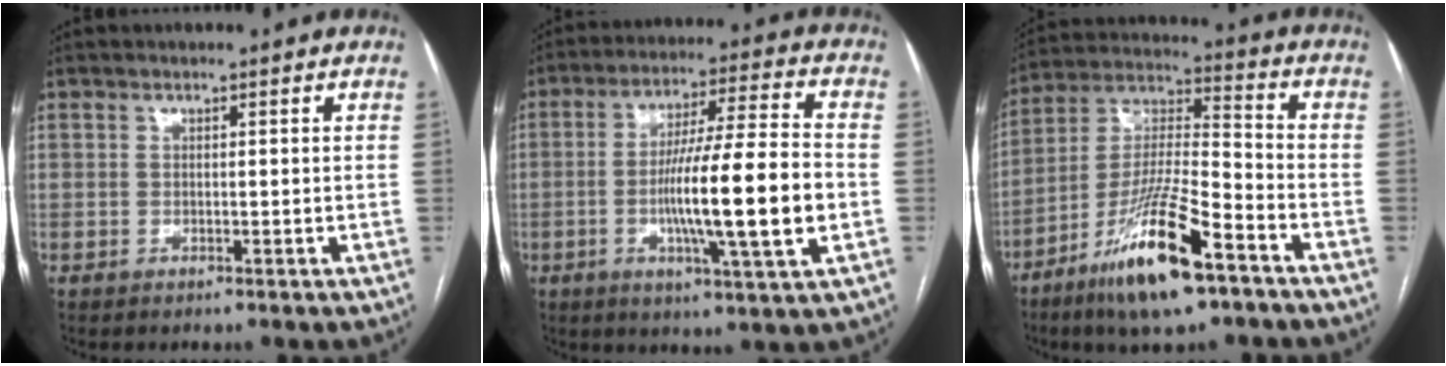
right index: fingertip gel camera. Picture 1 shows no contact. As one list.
[{"total": 16.5, "force": [-2.9, 0.3, 16.2], "torque": [-0.276, -0.003, -0.050]}, {"total": 17.0, "force": [-9.9, 2.5, 13.6], "torque": [-0.274, -0.024, -0.176]}]